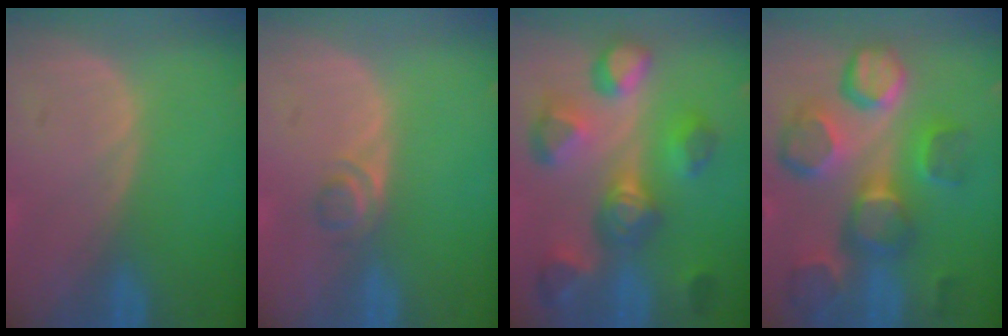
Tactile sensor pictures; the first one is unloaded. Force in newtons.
{"total": 2.2, "press": 2.0, "slide": 0.9}
{"total": 10.7, "press": 10.0, "slide": 3.7}
{"total": 12.5, "press": 11.1, "slide": 5.8}